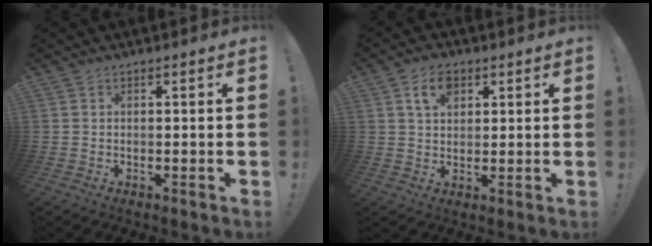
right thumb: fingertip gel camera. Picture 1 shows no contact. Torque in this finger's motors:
{"motor_torque": [0.67, 0.79, 0.20, -0.14, 0.04]}